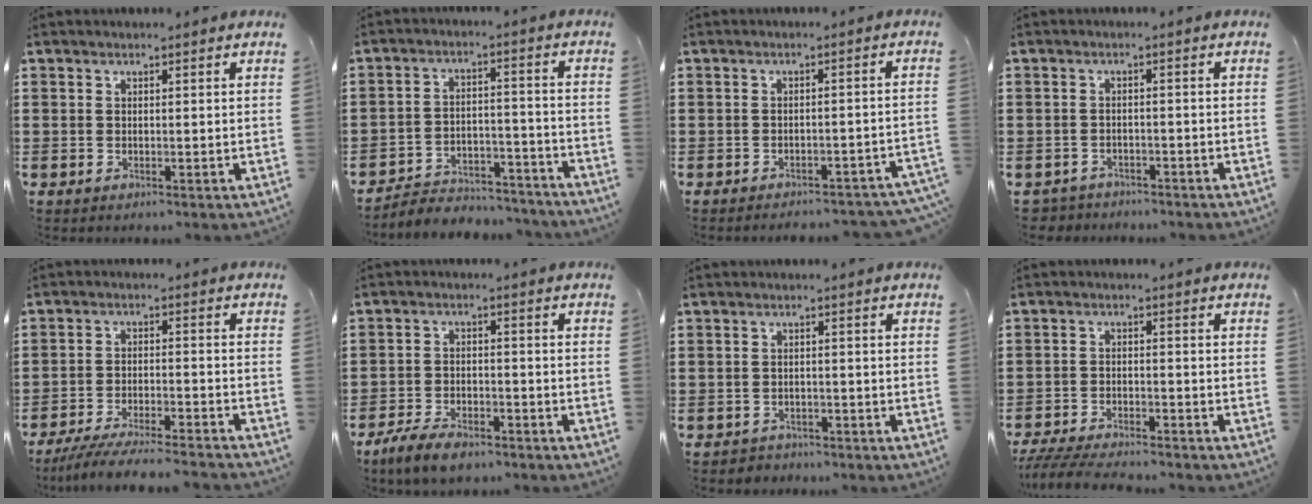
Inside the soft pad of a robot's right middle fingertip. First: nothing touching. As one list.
[{"total": 4.2, "force": [-4.2, 0.5, 0.3], "torque": [-0.002, 0.014, -0.088]}, {"total": 2.0, "force": [-1.9, -0.4, 0.2], "torque": [-0.002, 0.002, -0.040]}, {"total": 1.7, "force": [-1.6, -0.1, -0.4], "torque": [0.004, 0.000, -0.039]}, {"total": 5.3, "force": [-4.9, -0.5, 1.8], "torque": [-0.036, -0.012, -0.095]}, {"total": 4.4, "force": [-3.6, 1.1, 2.1], "torque": [-0.043, 0.002, -0.071]}, {"total": 0.9, "force": [-0.8, 0.0, -0.3], "torque": [0.005, 0.002, -0.021]}, {"total": 4.1, "force": [-4.0, -0.2, 1.1], "torque": [-0.026, -0.007, -0.082]}]